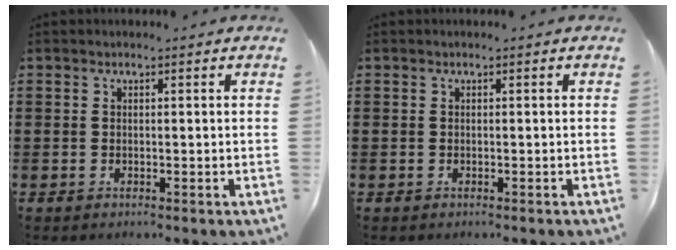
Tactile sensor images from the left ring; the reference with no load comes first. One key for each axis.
{"total": 0.0}